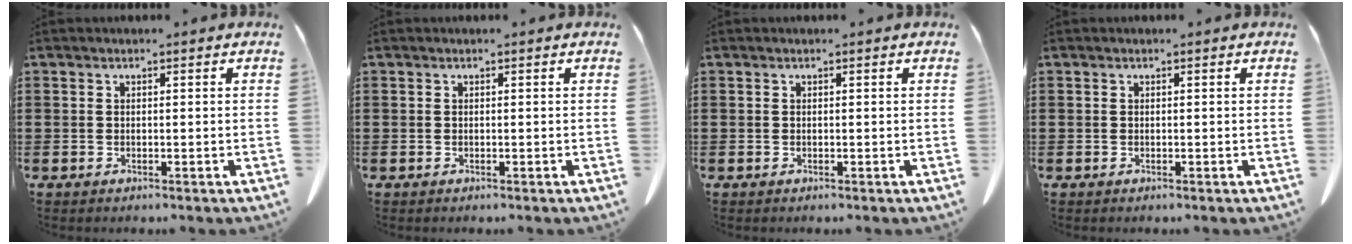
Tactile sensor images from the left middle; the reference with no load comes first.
{"total": 0.0}
{"total": 0.0}
{"total": 0.0}